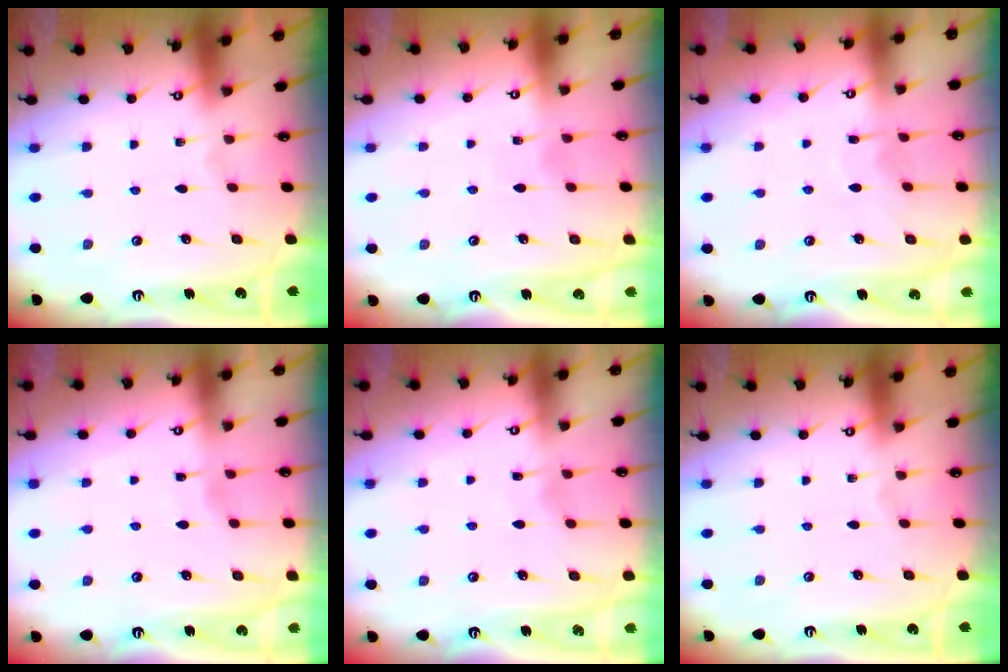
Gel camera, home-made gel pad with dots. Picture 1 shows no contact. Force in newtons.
{"total": 5.7, "press": 5.6, "slide": 0.7}
{"total": 5.4, "press": 5.4, "slide": 0.6}
{"total": 2.7, "press": 2.7, "slide": 0.3}
{"total": 3.6, "press": 3.6, "slide": 0.5}
{"total": 0.0}